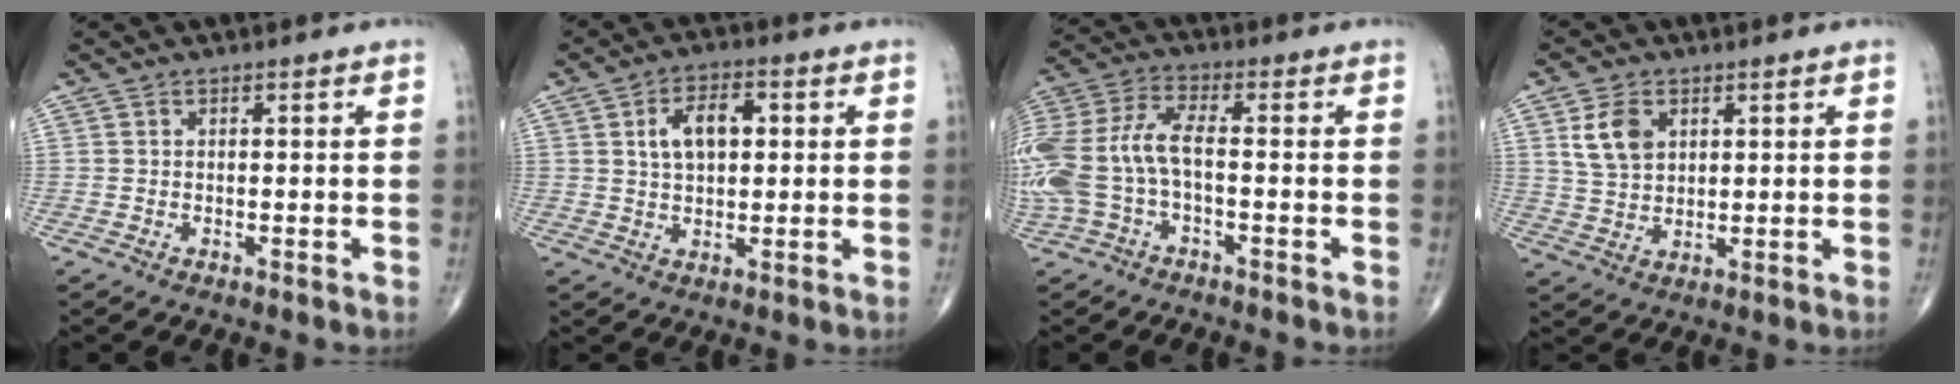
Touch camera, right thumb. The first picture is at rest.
{"total": 7.8, "force": [1.8, 4.4, 6.2], "torque": [-0.096, 0.008, 0.029]}
{"total": 14.2, "force": [-2.4, 6.9, 12.2], "torque": [-0.291, 0.032, -0.044]}
{"total": 7.0, "force": [2.6, 4.8, 4.4], "torque": [-0.068, -0.009, 0.055]}